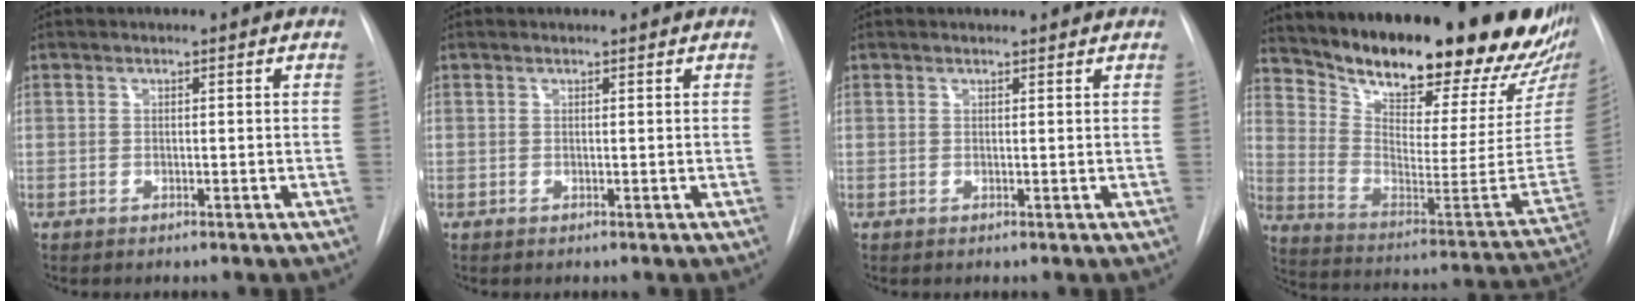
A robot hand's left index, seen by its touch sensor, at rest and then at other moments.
{"total": 1.5, "force": [1.4, 0.2, 0.3], "torque": [-0.008, 0.014, 0.018]}
{"total": 2.7, "force": [2.7, 0.4, 0.5], "torque": [-0.010, 0.015, 0.029]}
{"total": 27.7, "force": [23.5, 5.6, 13.5], "torque": [-0.222, -0.081, 0.317]}